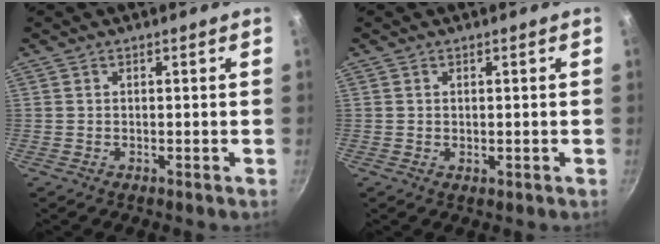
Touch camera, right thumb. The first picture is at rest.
{"total": 0.5, "force": [0.2, 0.4, 0.3], "torque": [-0.002, -0.005, 0.001]}